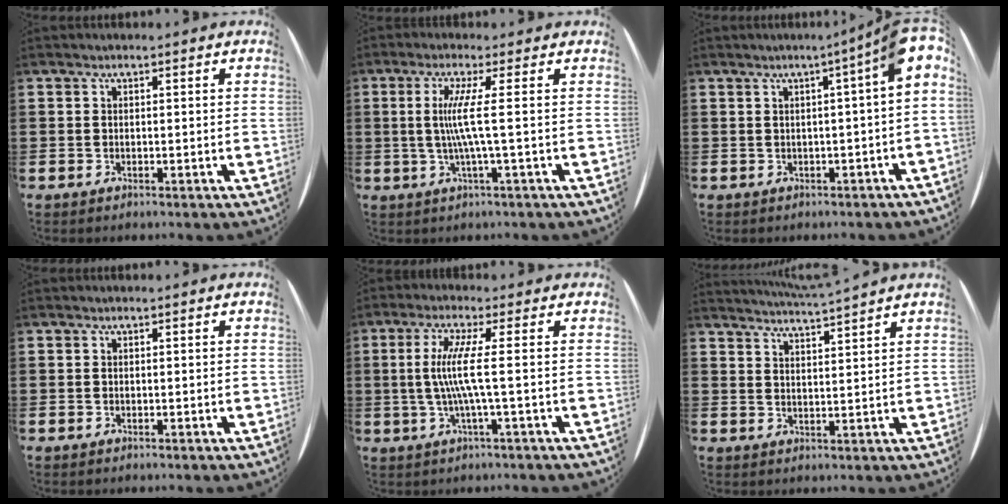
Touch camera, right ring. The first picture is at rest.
{"total": 5.4, "force": [-0.1, -0.8, 5.4], "torque": [-0.117, -0.015, -0.013]}
{"total": 3.1, "force": [0.6, -0.4, 3.1], "torque": [-0.046, -0.016, -0.003]}
{"total": 0.0}
{"total": 6.2, "force": [-0.5, -0.4, 6.2], "torque": [-0.138, -0.013, -0.022]}
{"total": 3.6, "force": [3.4, -1.2, 0.0], "torque": [-0.007, -0.024, 0.060]}